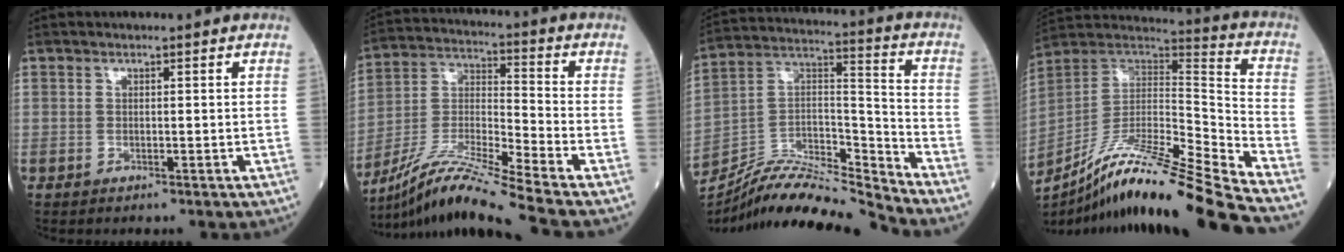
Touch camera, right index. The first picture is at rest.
{"total": 15.4, "force": [-12.8, -2.3, 8.2], "torque": [-0.163, -0.012, -0.238]}
{"total": 16.3, "force": [-15.7, -0.1, 4.3], "torque": [-0.061, 0.048, -0.284]}
{"total": 24.6, "force": [-20.1, -1.6, 14.1], "torque": [-0.231, -0.023, -0.349]}